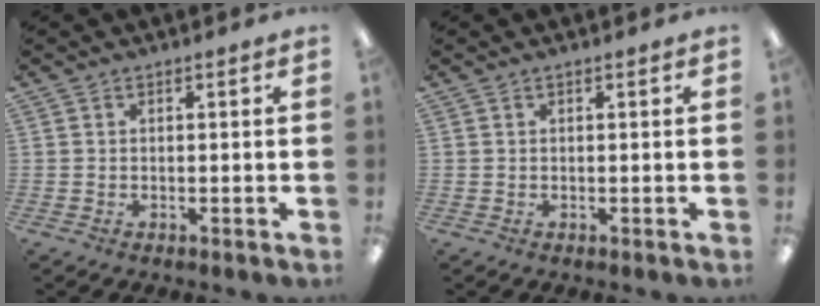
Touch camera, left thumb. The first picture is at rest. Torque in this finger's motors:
{"motor_torque": [-0.04, 0.02, -0.04, 0.03, 0.00]}